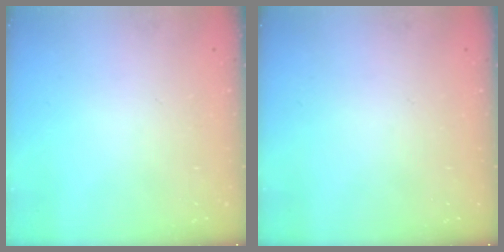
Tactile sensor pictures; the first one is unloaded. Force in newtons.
{"total": 0.0}